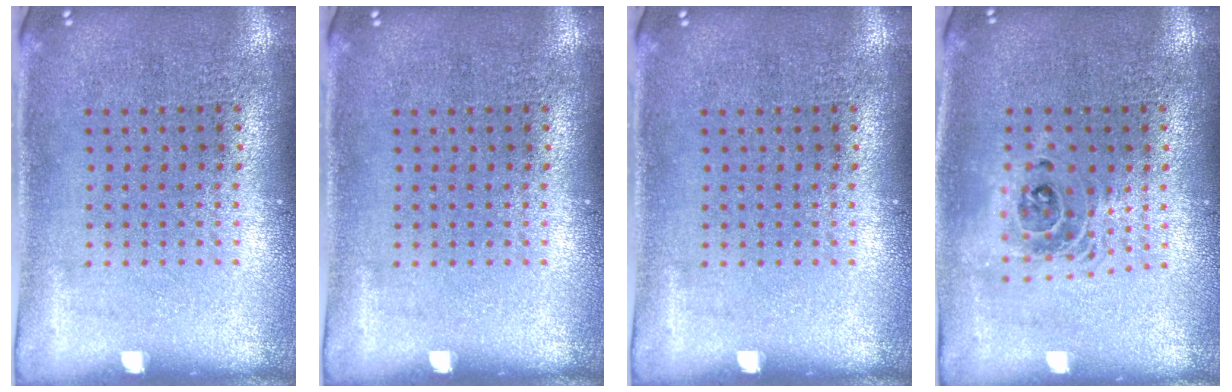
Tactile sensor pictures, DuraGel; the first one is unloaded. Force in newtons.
{"total": 0.0}
{"total": 0.0}
{"total": 1.5, "press": 1.2, "slide": 0.9}